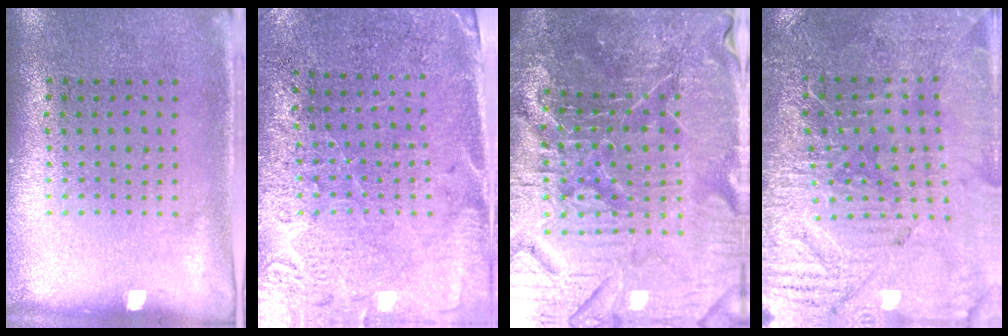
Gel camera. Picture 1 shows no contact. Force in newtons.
{"total": 2.8, "press": 2.5, "slide": 1.1}
{"total": 6.9, "press": 6.2, "slide": 3.0}
{"total": 3.4, "press": 3.4, "slide": 0.2}